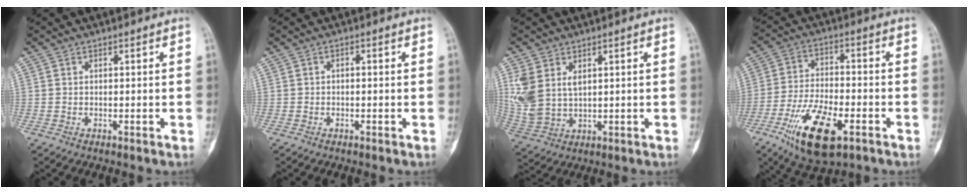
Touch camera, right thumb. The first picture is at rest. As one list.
[{"total": 0.5, "force": [-0.2, 0.2, 0.4], "torque": [-0.005, 0.007, -0.006]}, {"total": 9.2, "force": [2.9, 5.9, 6.4], "torque": [-0.142, -0.008, 0.074]}, {"total": 15.2, "force": [-7.1, 6.3, 11.9], "torque": [-0.216, 0.015, -0.120]}]